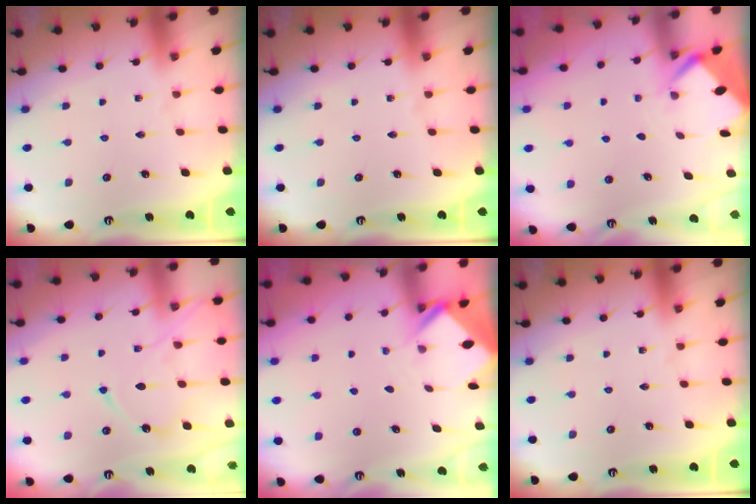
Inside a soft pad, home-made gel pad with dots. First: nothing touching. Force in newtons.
{"total": 0.0}
{"total": 2.9, "press": 2.9, "slide": 0.4}
{"total": 12.0, "press": 11.9, "slide": 1.1}
{"total": 2.3, "press": 2.3, "slide": 0.1}
{"total": 0.0}